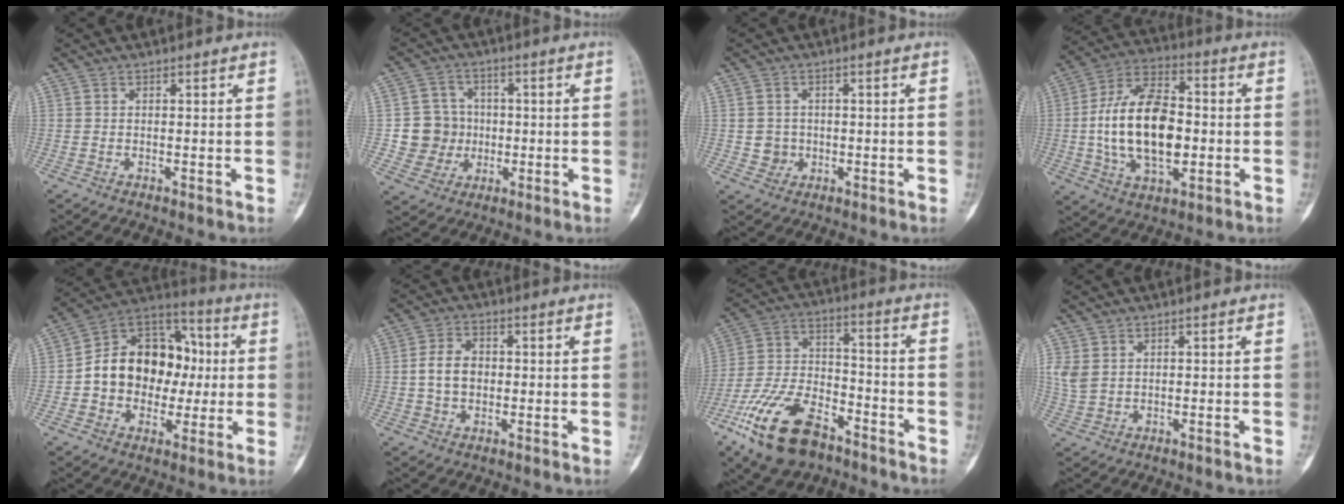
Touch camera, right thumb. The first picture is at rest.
{"total": 8.3, "force": [-0.5, 8.1, 1.7], "torque": [0.008, 0.014, -0.007]}
{"total": 3.4, "force": [-0.3, 3.3, 0.9], "torque": [0.009, 0.006, -0.002]}
{"total": 18.9, "force": [-1.1, 10.6, 15.6], "torque": [-0.269, 0.020, -0.018]}
{"total": 18.0, "force": [-0.2, 14.0, 11.4], "torque": [-0.130, 0.039, -0.007]}
{"total": 6.0, "force": [-0.1, 4.4, 4.1], "torque": [-0.062, 0.010, -0.004]}
{"total": 18.7, "force": [-11.4, 9.4, 11.4], "torque": [-0.217, 0.063, -0.206]}
{"total": 3.6, "force": [0.9, 2.7, 2.2], "torque": [-0.049, 0.003, 0.025]}